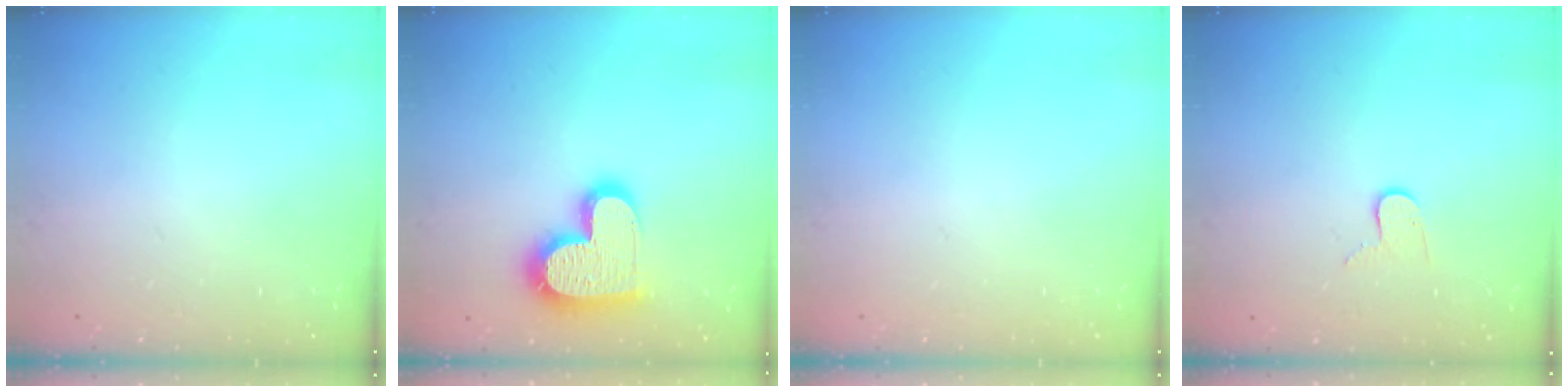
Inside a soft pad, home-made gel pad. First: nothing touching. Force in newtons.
{"total": 17.5, "press": 17.4, "slide": 1.3}
{"total": 0.0}
{"total": 6.0, "press": 6.0, "slide": 0.2}